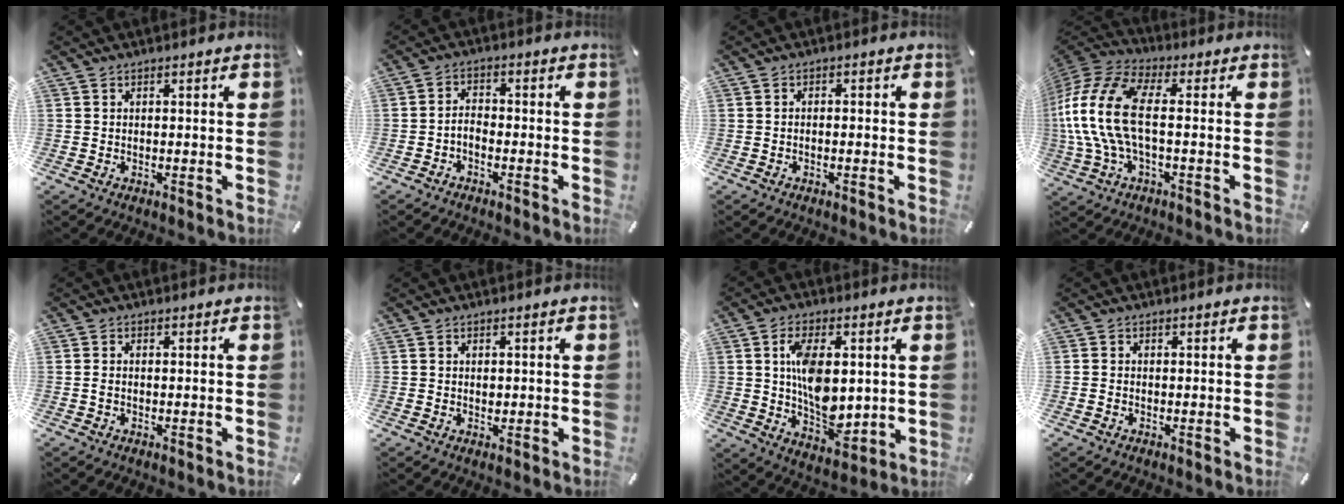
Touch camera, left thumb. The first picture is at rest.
{"total": 2.7, "force": [-1.9, 1.3, 1.3], "torque": [-0.029, 0.010, -0.040]}
{"total": 1.2, "force": [-0.9, 0.3, 0.7], "torque": [-0.013, 0.003, -0.017]}
{"total": 17.5, "force": [-0.5, 8.4, 15.3], "torque": [-0.326, -0.004, -0.009]}
{"total": 1.2, "force": [-0.2, 0.5, 1.1], "torque": [-0.021, 0.000, -0.005]}
{"total": 1.0, "force": [0.0, 0.9, 0.5], "torque": [-0.003, -0.001, -0.003]}
{"total": 12.0, "force": [1.6, 7.3, 9.5], "torque": [-0.169, -0.002, 0.028]}
{"total": 0.8, "force": [-0.4, 0.5, 0.4], "torque": [-0.006, 0.002, -0.008]}